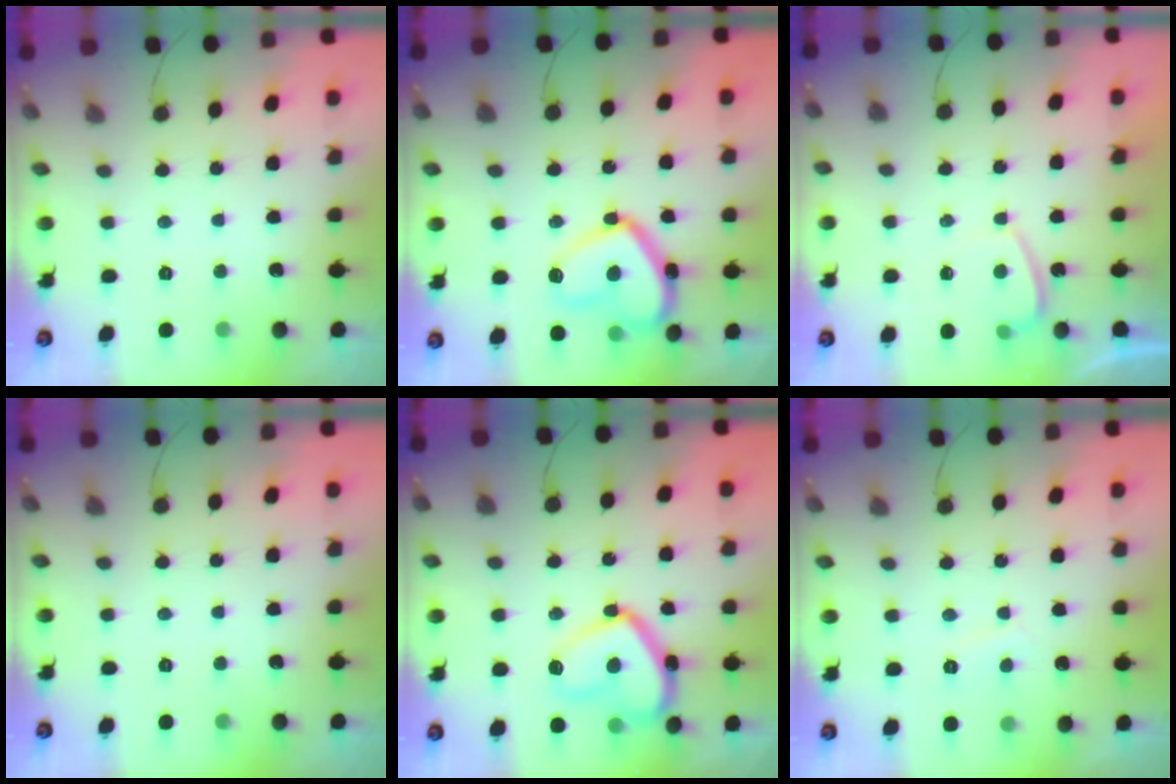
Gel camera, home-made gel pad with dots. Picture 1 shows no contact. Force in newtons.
{"total": 15.7, "press": 15.7, "slide": 1.0}
{"total": 1.9, "press": 1.7, "slide": 0.7}
{"total": 0.0}
{"total": 15.7, "press": 15.7, "slide": 1.0}
{"total": 3.9, "press": 3.9, "slide": 0.5}